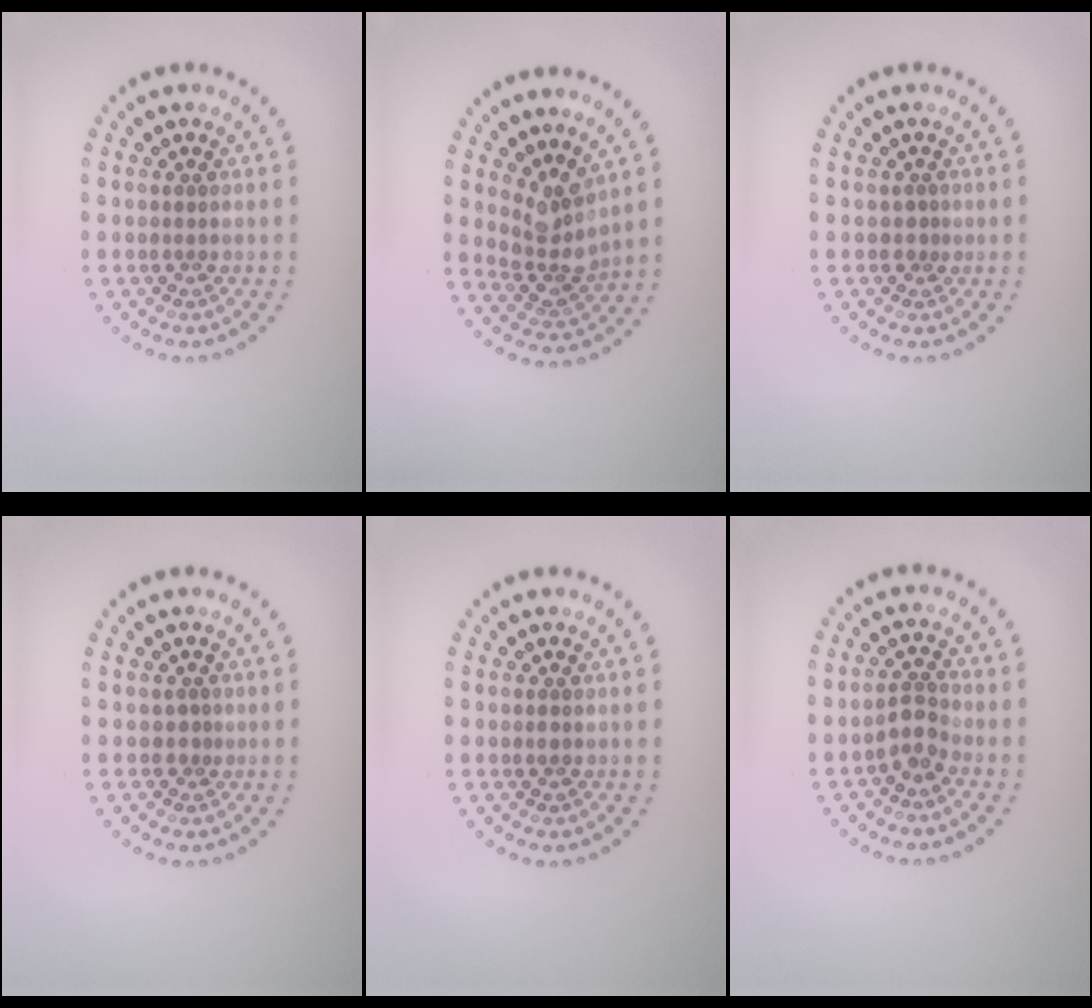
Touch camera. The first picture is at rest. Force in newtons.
{"total": 3.2, "press": 2.5, "slide": 2.0}
{"total": 0.6, "press": 0.4, "slide": 0.5}
{"total": 0.6, "press": 0.4, "slide": 0.5}
{"total": 0.6, "press": 0.6, "slide": 0.1}
{"total": 2.0, "press": 1.6, "slide": 1.2}